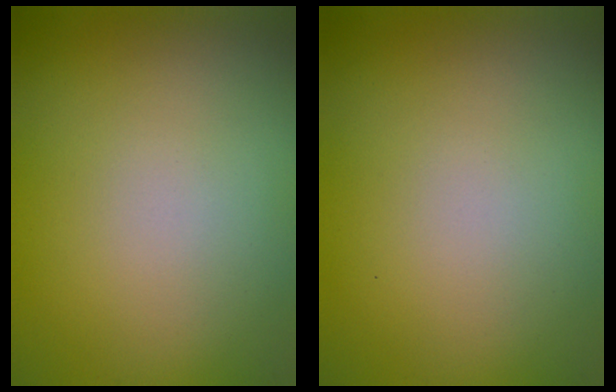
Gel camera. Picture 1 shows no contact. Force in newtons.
{"total": 0.0}